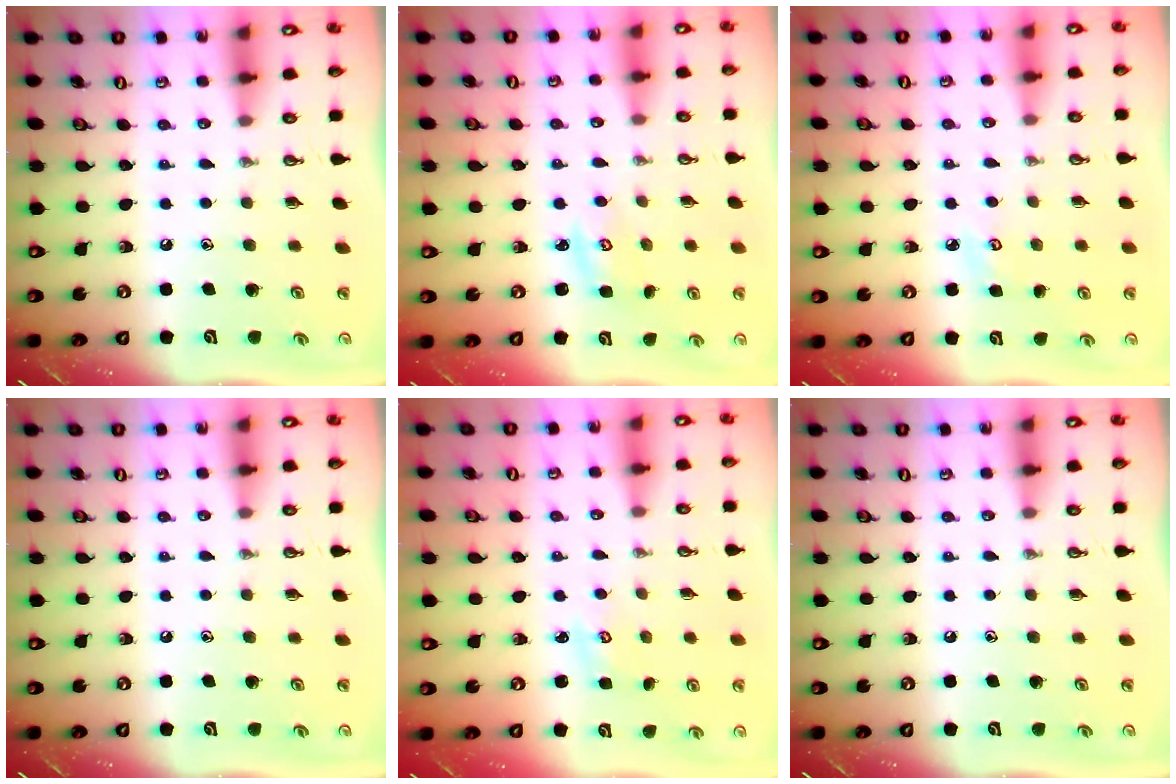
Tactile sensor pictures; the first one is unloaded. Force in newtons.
{"total": 2.6, "press": 2.5, "slide": 0.3}
{"total": 4.0, "press": 4.0, "slide": 0.4}
{"total": 0.0}
{"total": 1.7, "press": 1.7, "slide": 0.2}
{"total": 0.0}